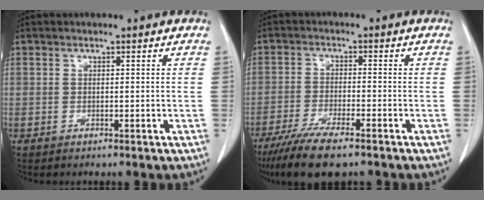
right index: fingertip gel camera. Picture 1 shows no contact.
{"total": 9.6, "force": [-6.9, 2.0, 6.4], "torque": [-0.107, -0.021, -0.111]}